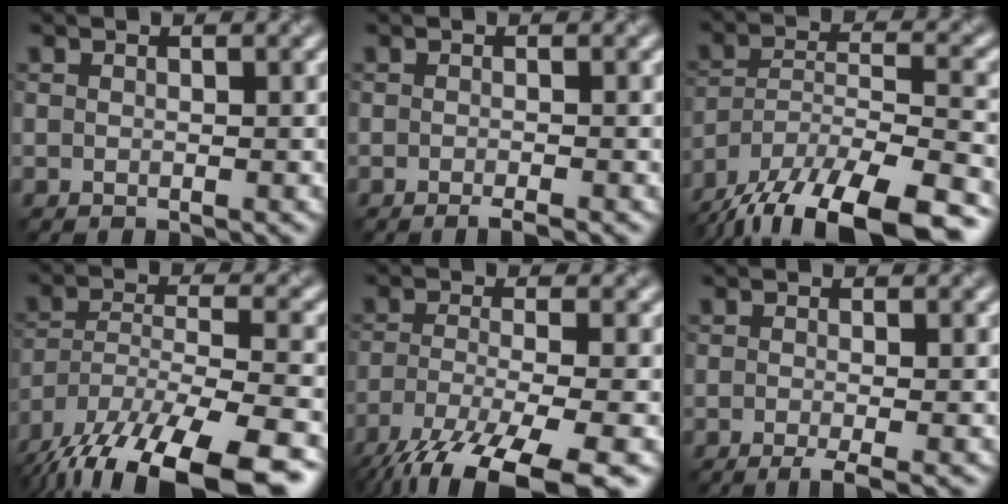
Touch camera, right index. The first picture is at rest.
{"total": 1.4, "force": [-0.8, 0.2, 1.1], "torque": [-0.010, -0.003, -0.016]}
{"total": 17.4, "force": [-14.6, 5.0, 8.2], "torque": [-0.151, -0.020, -0.213]}
{"total": 16.5, "force": [-12.7, 5.9, 8.7], "torque": [-0.162, -0.034, -0.182]}
{"total": 12.0, "force": [-8.2, 3.1, 8.3], "torque": [-0.159, -0.029, -0.135]}
{"total": 2.3, "force": [-1.1, 0.5, 2.0], "torque": [-0.032, -0.007, -0.024]}